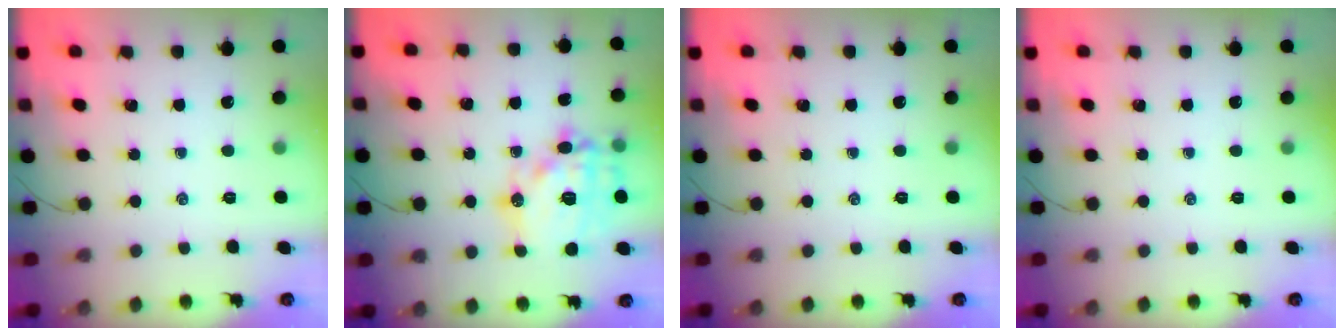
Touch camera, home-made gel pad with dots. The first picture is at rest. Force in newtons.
{"total": 19.7, "press": 19.6, "slide": 2.6}
{"total": 0.0}
{"total": 0.0}